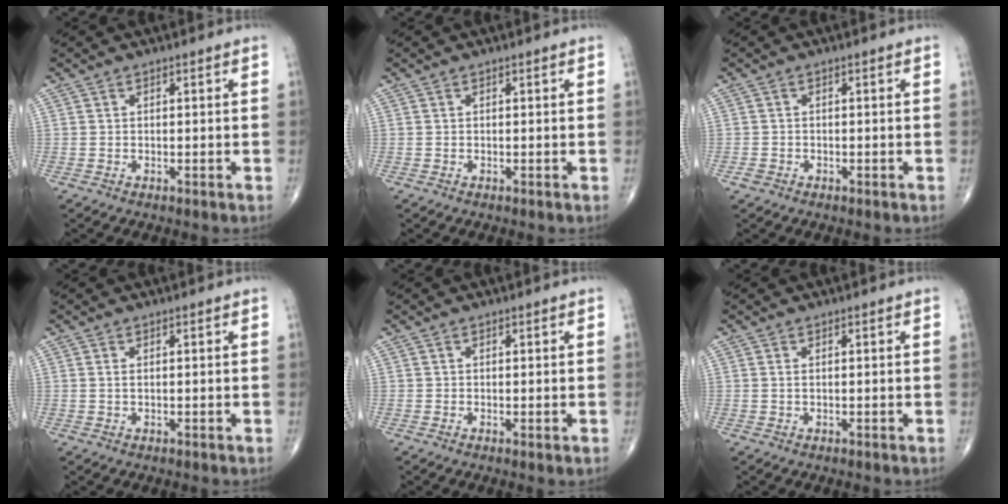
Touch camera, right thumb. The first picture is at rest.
{"total": 0.0}
{"total": 1.2, "force": [-0.7, 0.9, 0.3], "torque": [-0.004, 0.003, -0.015]}
{"total": 0.7, "force": [0.1, 0.3, 0.6], "torque": [-0.016, 0.002, 0.004]}
{"total": 0.5, "force": [0.0, 0.2, 0.5], "torque": [-0.011, -0.004, -0.001]}
{"total": 0.5, "force": [0.1, 0.2, 0.4], "torque": [-0.013, 0.003, 0.003]}